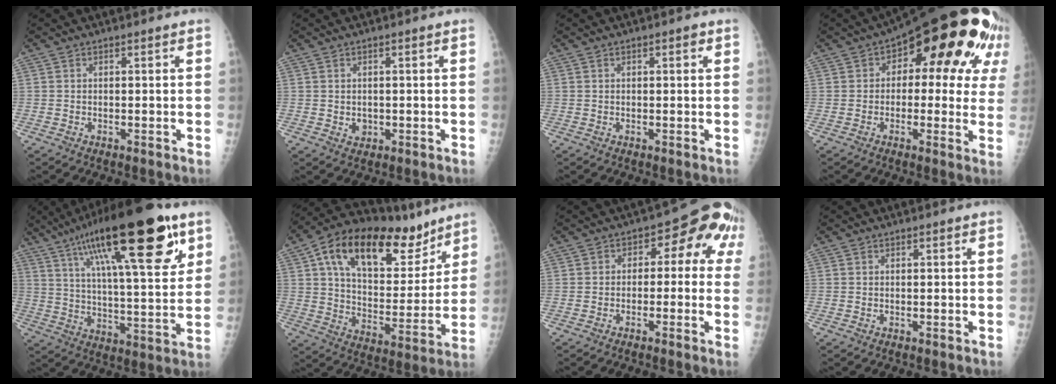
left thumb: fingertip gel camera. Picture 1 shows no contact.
{"total": 2.0, "force": [-0.1, 1.7, 1.0], "torque": [-0.007, 0.000, 0.004]}
{"total": 1.4, "force": [0.6, 0.7, 1.1], "torque": [-0.010, 0.001, 0.008]}
{"total": 20.8, "force": [7.2, 10.1, 16.7], "torque": [-0.172, 0.022, 0.086]}
{"total": 28.0, "force": [14.6, 7.9, 22.6], "torque": [-0.349, -0.021, 0.235]}
{"total": 25.1, "force": [14.5, 12.8, 15.9], "torque": [-0.217, -0.027, 0.242]}
{"total": 9.4, "force": [0.7, 6.2, 7.0], "torque": [-0.037, 0.039, -0.004]}
{"total": 0.0}